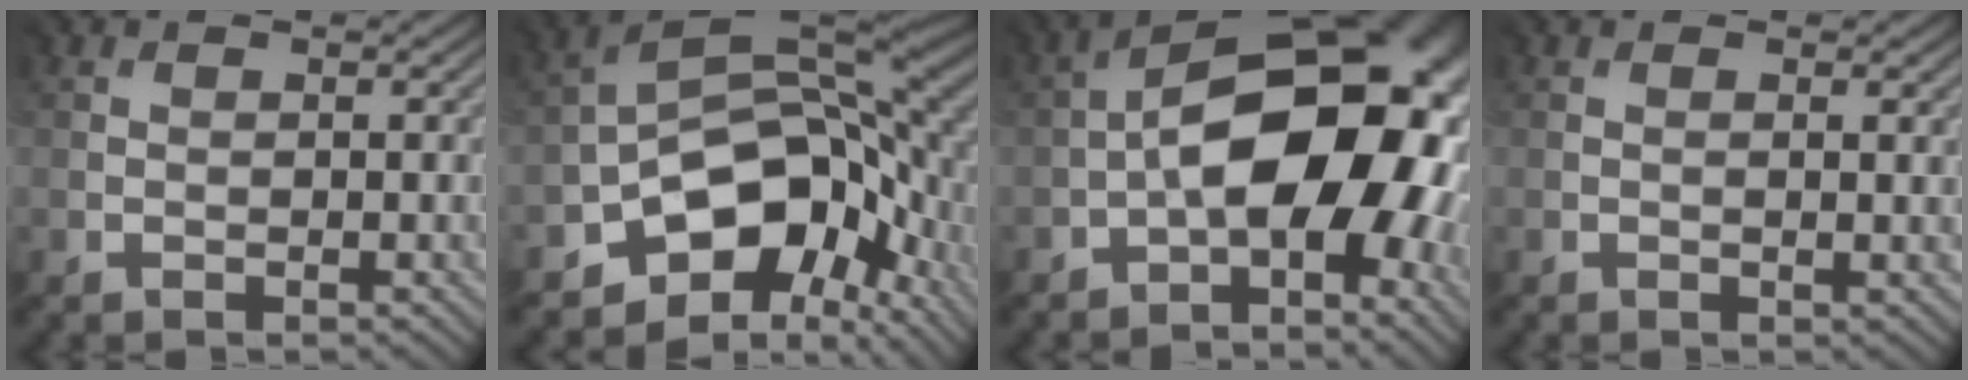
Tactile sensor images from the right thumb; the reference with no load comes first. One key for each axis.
{"total": 10.9, "fx": -5.1, "fy": 7.0, "fz": 6.5, "tx": -0.103, "ty": -0.004, "tz": -0.101}
{"total": 17.0, "fx": -2.6, "fy": 9.3, "fz": 14.0, "tx": -0.191, "ty": 0.003, "tz": -0.041}
{"total": 0.8, "fx": 0.2, "fy": -0.1, "fz": 0.7, "tx": -0.017, "ty": 0.000, "tz": 0.003}